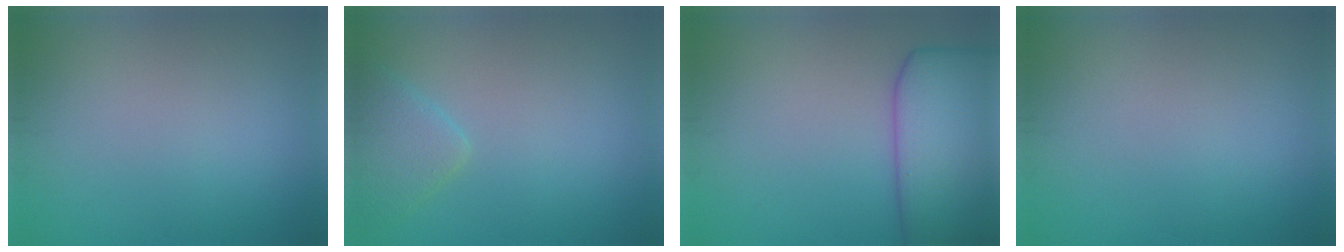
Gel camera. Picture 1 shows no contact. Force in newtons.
{"total": 2.3, "press": 2.3, "slide": 0.1}
{"total": 8.5, "press": 8.5, "slide": 0.2}
{"total": 0.0}